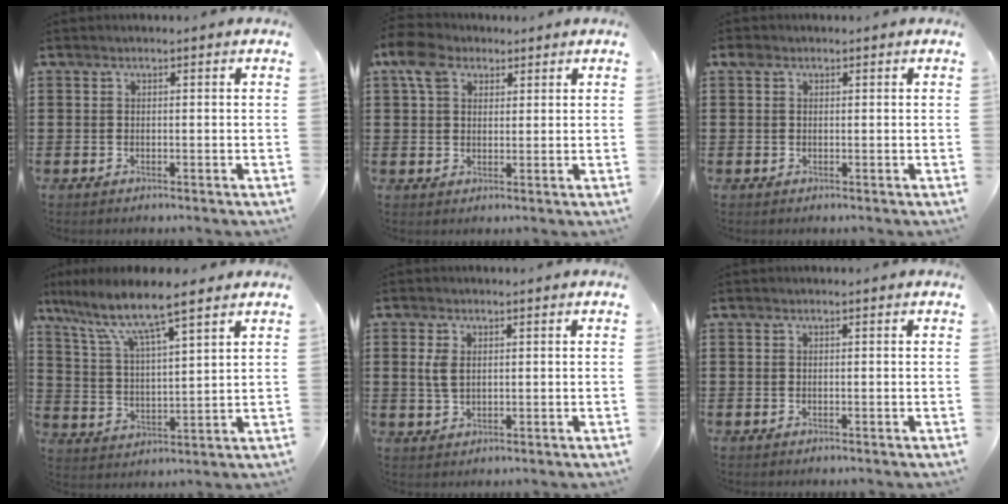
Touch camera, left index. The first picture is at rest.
{"total": 6.5, "force": [3.6, 4.6, 2.8], "torque": [-0.070, 0.011, 0.067]}
{"total": 1.4, "force": [0.3, 1.2, 0.6], "torque": [-0.016, 0.006, 0.004]}
{"total": 7.8, "force": [6.0, 0.9, 4.9], "torque": [-0.120, -0.032, 0.098]}
{"total": 3.4, "force": [0.7, 2.0, 2.6], "torque": [-0.070, 0.002, 0.008]}
{"total": 0.0}